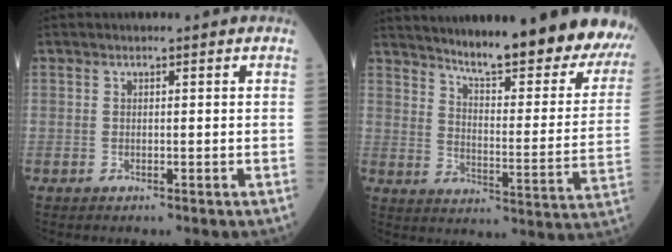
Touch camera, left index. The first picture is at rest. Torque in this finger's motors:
{"motor_torque": [0.56, -0.71, 0.85, 0.17]}